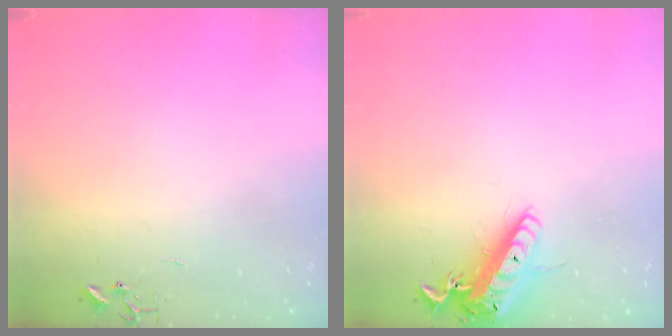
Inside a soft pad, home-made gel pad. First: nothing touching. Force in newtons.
{"total": 16.1, "press": 15.8, "slide": 3.2}